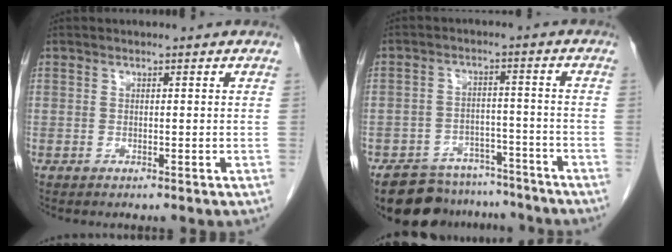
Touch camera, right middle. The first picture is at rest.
{"total": 12.6, "force": [-11.3, 5.1, 2.5], "torque": [-0.034, 0.011, -0.156]}